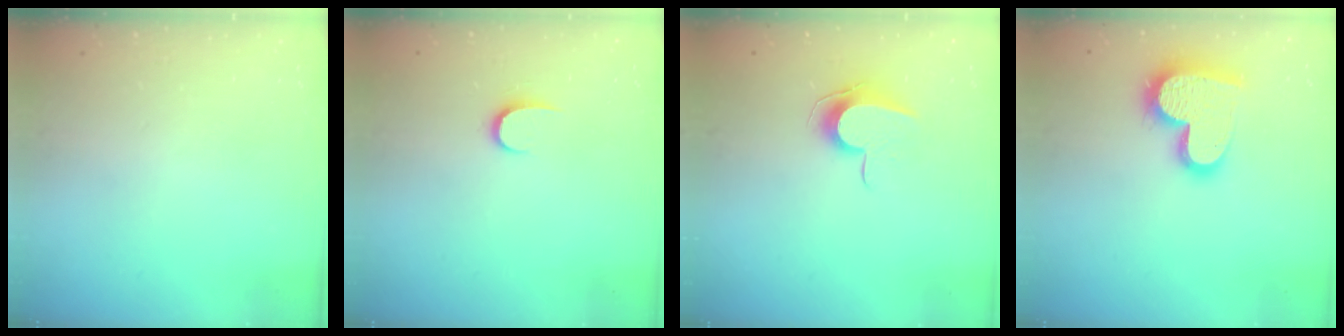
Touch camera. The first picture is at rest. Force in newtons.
{"total": 5.4, "press": 5.4, "slide": 0.5}
{"total": 8.4, "press": 8.3, "slide": 0.7}
{"total": 18.9, "press": 18.9, "slide": 1.5}